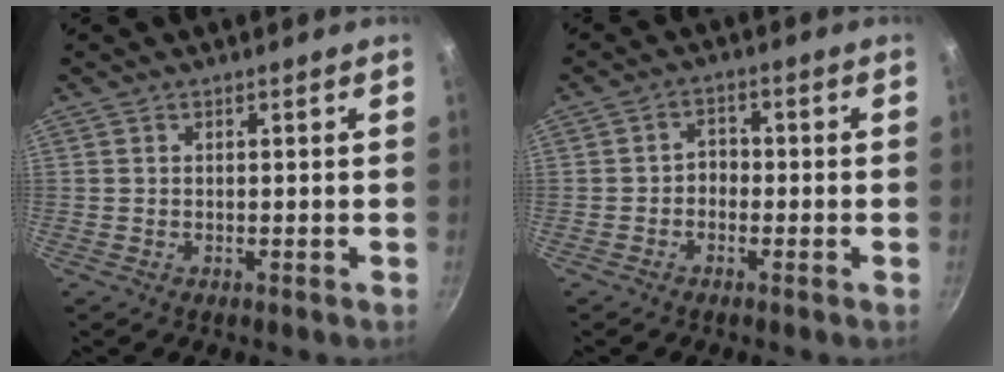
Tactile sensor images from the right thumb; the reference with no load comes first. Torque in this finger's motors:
{"motor_torque": [-0.20, 0.10, 0.12, 0.03, 0.07]}